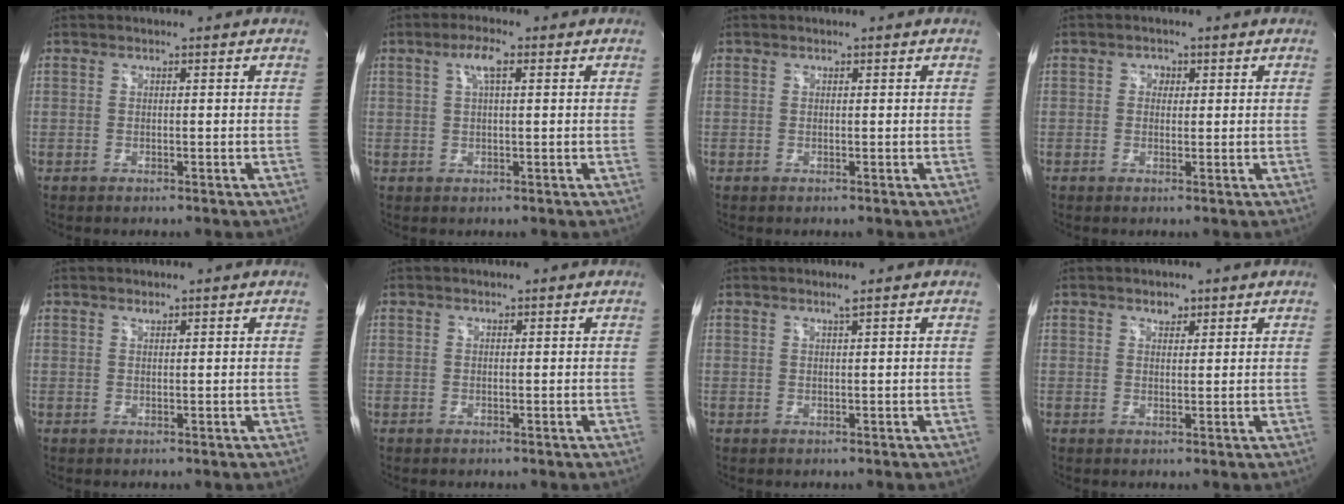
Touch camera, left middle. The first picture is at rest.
{"total": 3.5, "force": [1.4, 0.6, 3.2], "torque": [-0.064, 0.010, 0.028]}
{"total": 0.0}
{"total": 1.5, "force": [0.4, 1.3, 0.6], "torque": [-0.007, 0.004, 0.004]}
{"total": 0.6, "force": [0.6, 0.2, 0.2], "torque": [-0.008, -0.002, 0.011]}
{"total": 0.0}
{"total": 0.7, "force": [0.6, -0.2, 0.4], "torque": [-0.016, -0.005, 0.015]}
{"total": 1.6, "force": [1.2, 0.9, 0.6], "torque": [-0.009, 0.000, 0.019]}